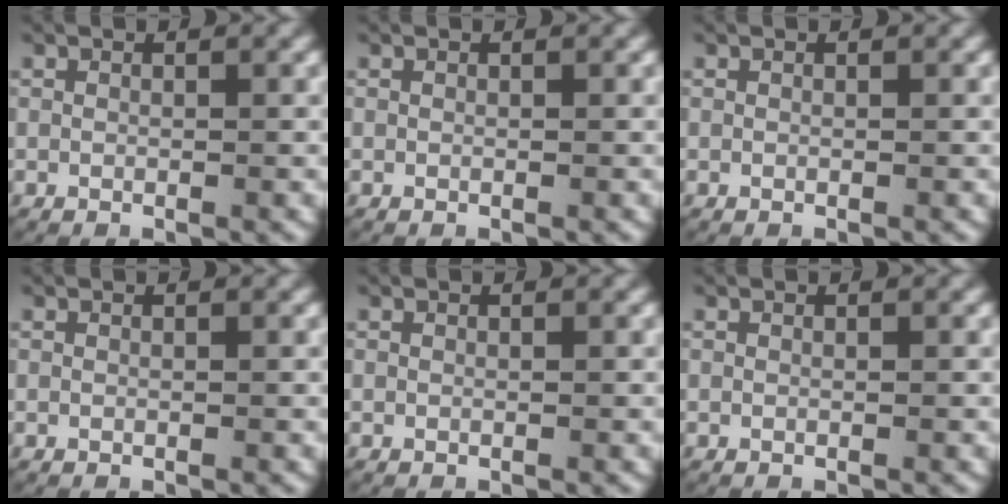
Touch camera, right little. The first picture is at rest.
{"total": 0.0}
{"total": 0.0}
{"total": 0.0}
{"total": 0.0}
{"total": 0.0}